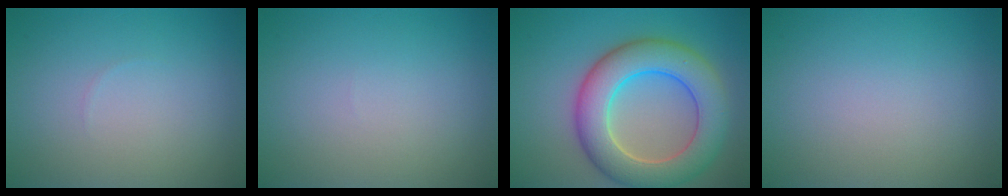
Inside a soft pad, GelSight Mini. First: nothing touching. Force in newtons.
{"total": 0.0}
{"total": 8.7, "press": 8.7, "slide": 0.4}
{"total": 0.0}